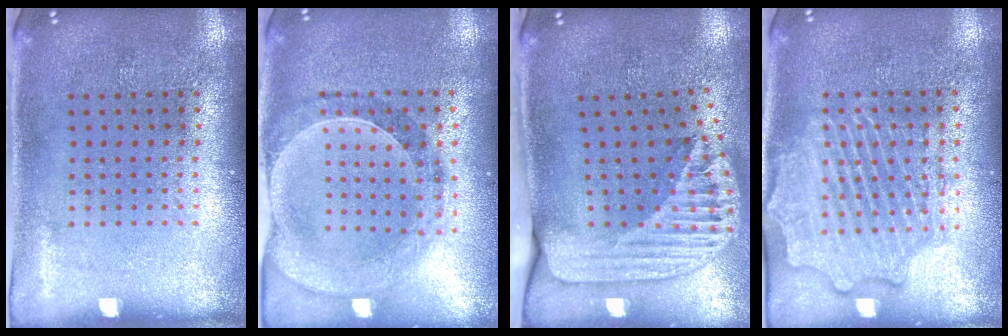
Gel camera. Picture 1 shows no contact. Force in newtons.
{"total": 0.6, "press": 0.6, "slide": 0.2}
{"total": 2.6, "press": 1.8, "slide": 1.8}
{"total": 2.3, "press": 2.3, "slide": 0.3}